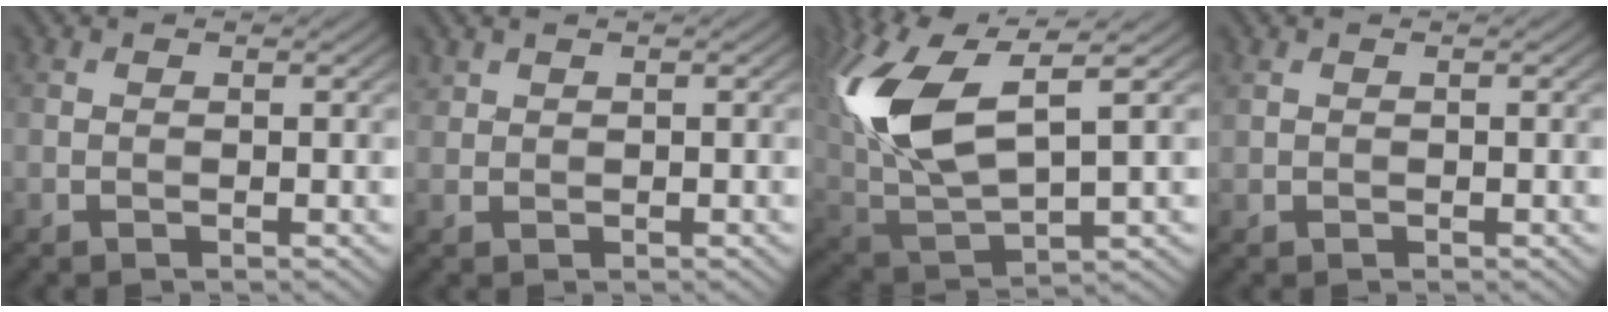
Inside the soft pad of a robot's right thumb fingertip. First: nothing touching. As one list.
[{"total": 1.2, "force": [1.0, 0.6, 0.2], "torque": [-0.009, 0.002, 0.027]}, {"total": 14.4, "force": [4.5, 6.2, 12.2], "torque": [-0.297, 0.006, 0.096]}, {"total": 0.6, "force": [0.5, 0.2, 0.2], "torque": [-0.009, 0.002, 0.013]}]